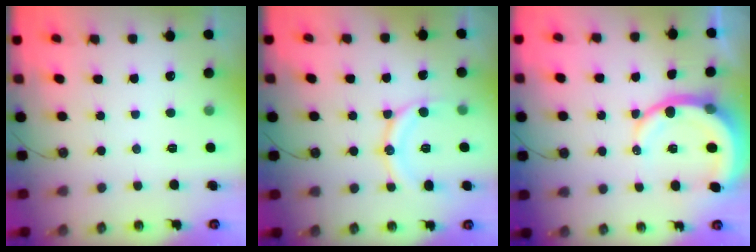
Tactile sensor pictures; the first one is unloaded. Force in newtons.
{"total": 11.8, "press": 11.7, "slide": 0.4}
{"total": 10.1, "press": 10.0, "slide": 1.3}